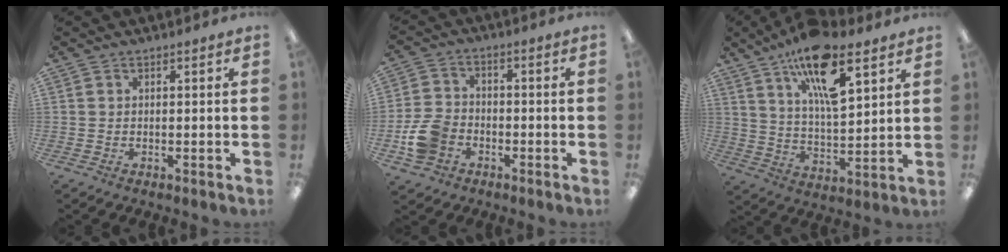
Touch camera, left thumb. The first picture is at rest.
{"total": 8.7, "force": [-3.4, 6.6, 4.7], "torque": [-0.105, 0.024, -0.063]}
{"total": 17.8, "force": [11.0, 6.5, 12.4], "torque": [-0.209, -0.047, 0.183]}